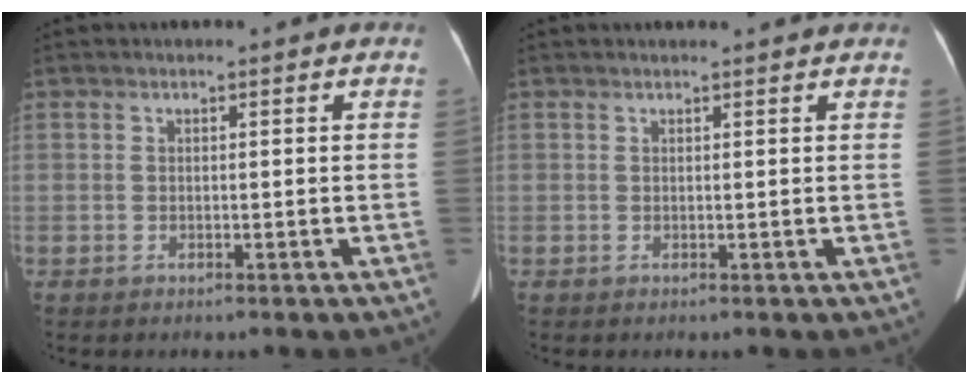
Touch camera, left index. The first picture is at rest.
{"total": 2.5, "force": [2.4, -0.1, 0.6], "torque": [-0.009, 0.014, 0.028]}